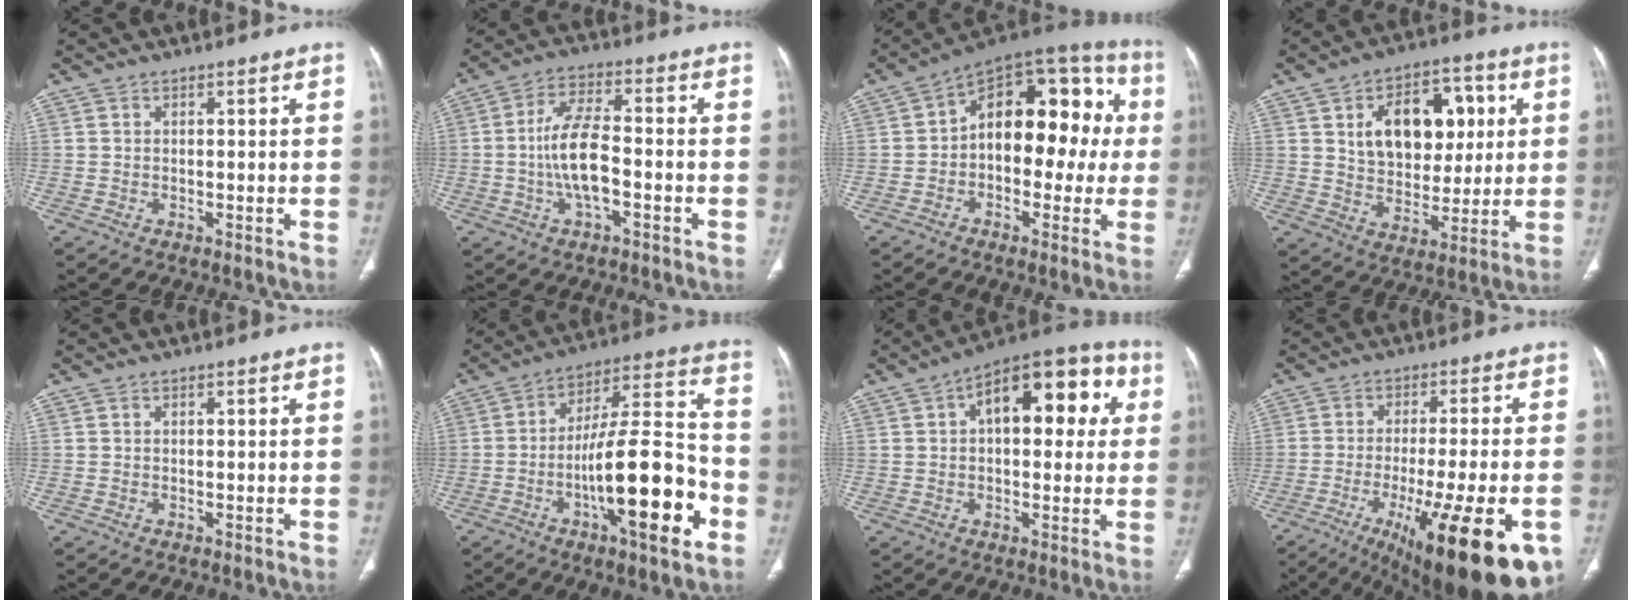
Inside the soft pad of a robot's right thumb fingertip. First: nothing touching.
{"total": 9.9, "force": [-2.0, 4.2, 8.8], "torque": [-0.172, 0.028, -0.041]}
{"total": 18.9, "force": [0.7, 11.4, 15.1], "torque": [-0.154, 0.051, -0.004]}
{"total": 17.4, "force": [4.5, 11.4, 12.4], "torque": [-0.137, 0.001, 0.077]}
{"total": 0.0}
{"total": 22.4, "force": [-7.5, 5.8, 20.3], "torque": [-0.320, 0.039, -0.114]}
{"total": 17.9, "force": [4.5, 9.2, 14.6], "torque": [-0.151, 0.031, 0.054]}
{"total": 23.8, "force": [-10.4, 6.2, 20.5], "torque": [-0.253, 0.003, -0.143]}